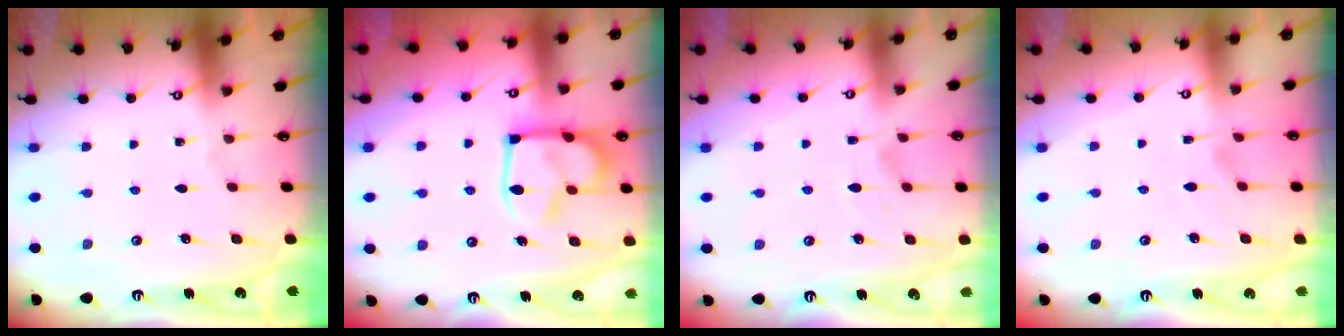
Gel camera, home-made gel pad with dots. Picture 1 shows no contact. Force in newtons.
{"total": 9.4, "press": 9.3, "slide": 1.4}
{"total": 2.3, "press": 2.0, "slide": 1.2}
{"total": 3.3, "press": 3.1, "slide": 1.1}